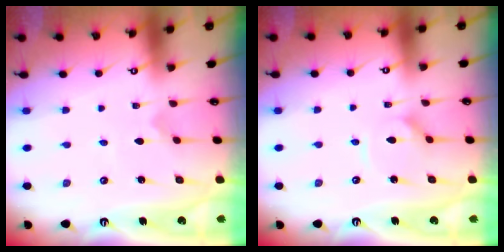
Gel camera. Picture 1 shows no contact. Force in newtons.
{"total": 3.0, "press": 2.9, "slide": 0.4}